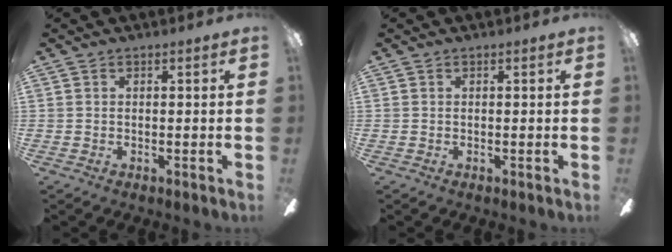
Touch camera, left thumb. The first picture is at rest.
{"total": 0.0}